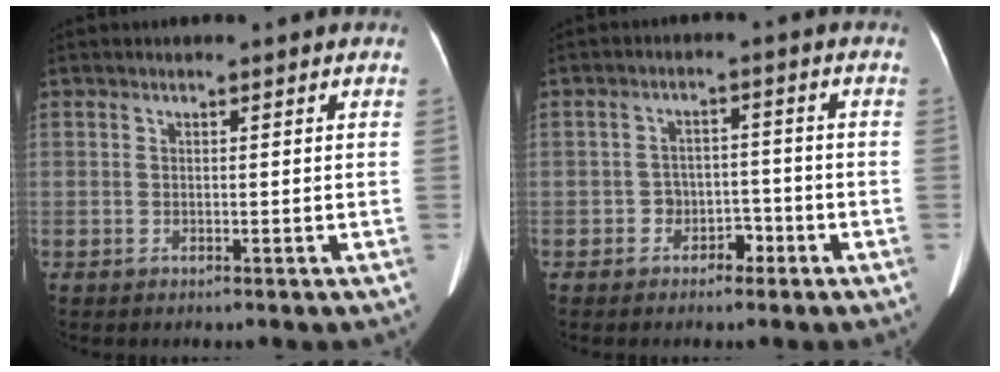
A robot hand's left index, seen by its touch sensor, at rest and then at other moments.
{"total": 3.2, "force": [-1.9, 2.3, 1.2], "torque": [-0.013, 0.014, -0.028]}